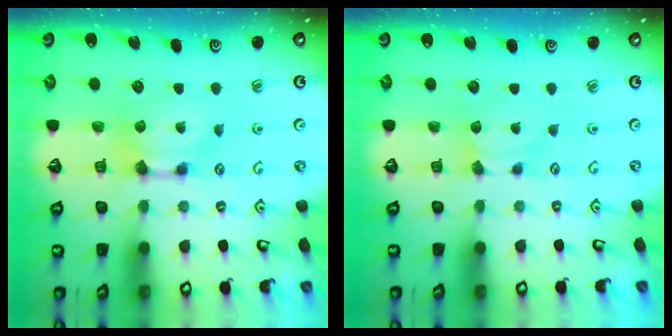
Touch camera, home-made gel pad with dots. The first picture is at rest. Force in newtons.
{"total": 1.2, "press": 1.1, "slide": 0.4}